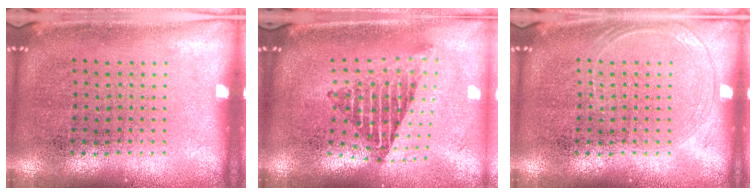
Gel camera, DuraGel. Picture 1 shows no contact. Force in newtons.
{"total": 2.3, "press": 1.6, "slide": 1.6}
{"total": 1.2, "press": 1.1, "slide": 0.3}